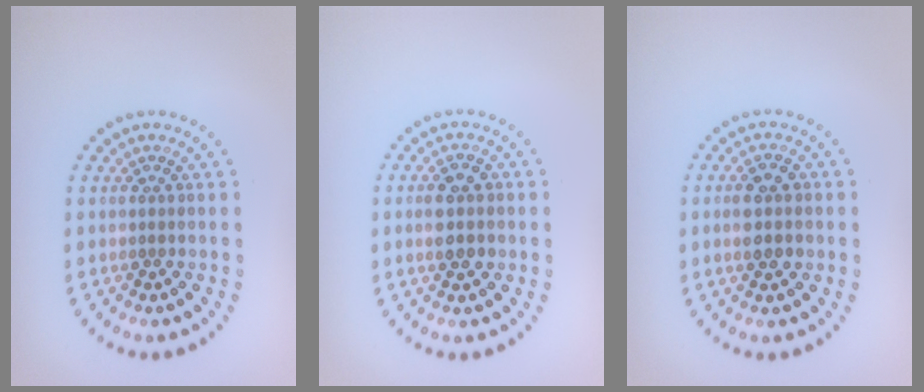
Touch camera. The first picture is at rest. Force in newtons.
{"total": 2.9, "press": 2.9, "slide": 0.1}
{"total": 2.9, "press": 2.9, "slide": 0.1}